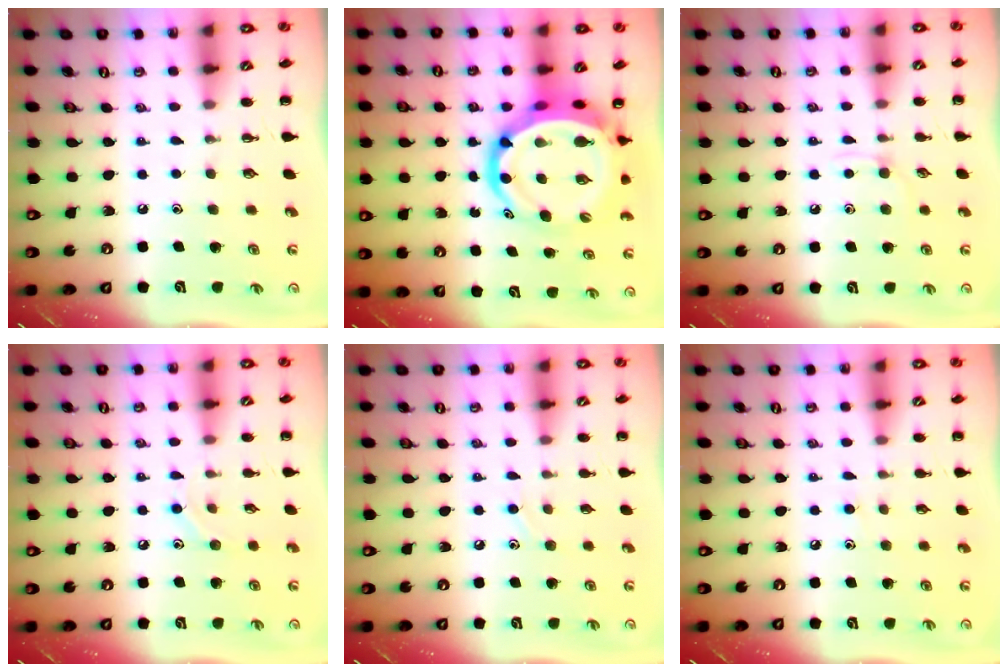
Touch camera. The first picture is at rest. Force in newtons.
{"total": 13.2, "press": 12.7, "slide": 3.6}
{"total": 2.8, "press": 2.7, "slide": 0.9}
{"total": 6.7, "press": 6.6, "slide": 1.1}
{"total": 5.4, "press": 5.0, "slide": 1.8}
{"total": 5.4, "press": 5.0, "slide": 2.0}